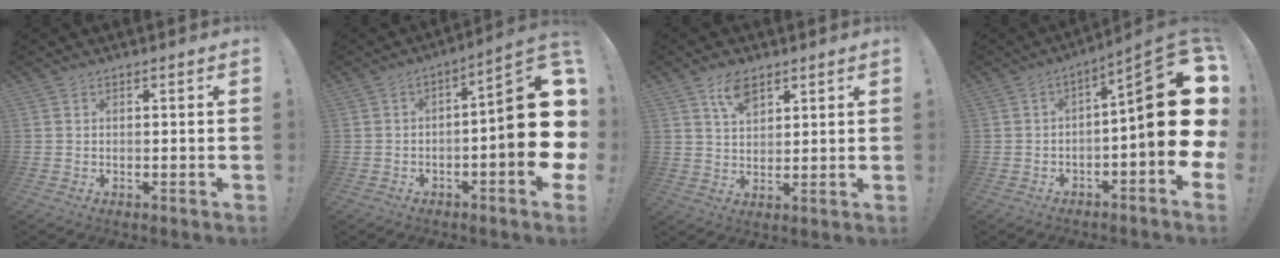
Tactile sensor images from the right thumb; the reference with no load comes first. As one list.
[{"total": 18.3, "force": [-2.2, 4.2, 17.7], "torque": [-0.240, 0.003, -0.033]}, {"total": 7.0, "force": [4.4, 3.7, 4.0], "torque": [-0.071, -0.013, 0.079]}, {"total": 19.4, "force": [0.1, 4.1, 19.0], "torque": [-0.278, -0.006, 0.000]}]